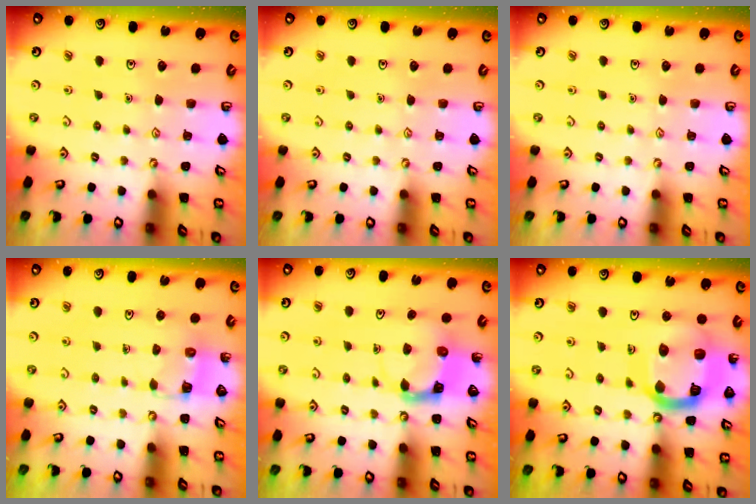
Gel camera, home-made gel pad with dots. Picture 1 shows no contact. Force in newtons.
{"total": 0.0}
{"total": 0.0}
{"total": 3.1, "press": 3.1, "slide": 0.2}
{"total": 4.4, "press": 4.4, "slide": 0.2}
{"total": 18.4, "press": 18.3, "slide": 1.9}